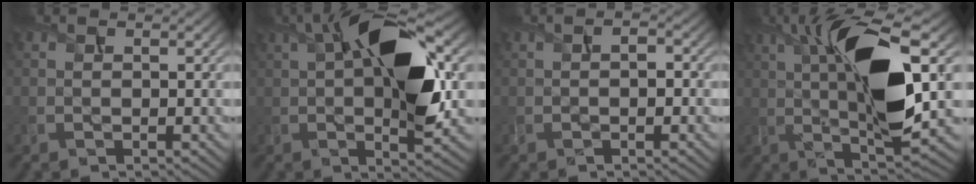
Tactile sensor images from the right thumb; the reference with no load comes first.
{"total": 14.2, "force": [2.7, 5.6, 12.8], "torque": [-0.208, 0.007, 0.036]}
{"total": 2.1, "force": [-0.7, 1.0, 1.7], "torque": [-0.033, 0.001, -0.014]}
{"total": 14.7, "force": [3.0, 4.2, 13.8], "torque": [-0.244, 0.009, 0.047]}